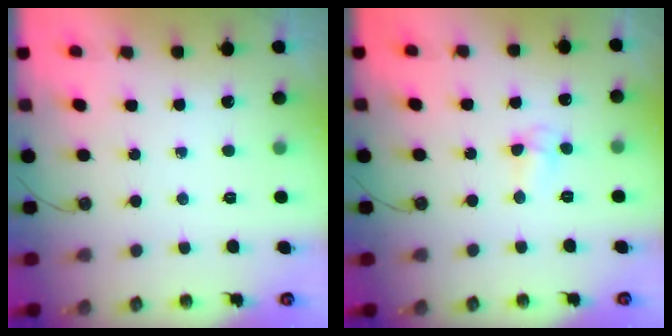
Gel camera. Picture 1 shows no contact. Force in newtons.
{"total": 4.7, "press": 4.7, "slide": 0.7}